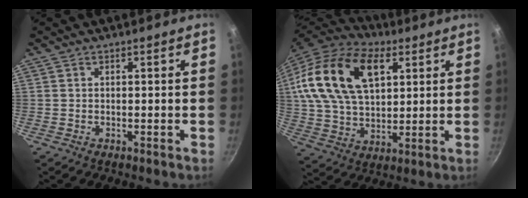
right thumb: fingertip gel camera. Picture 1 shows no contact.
{"total": 23.8, "force": [8.6, 14.4, 17.0], "torque": [-0.305, -0.003, 0.149]}